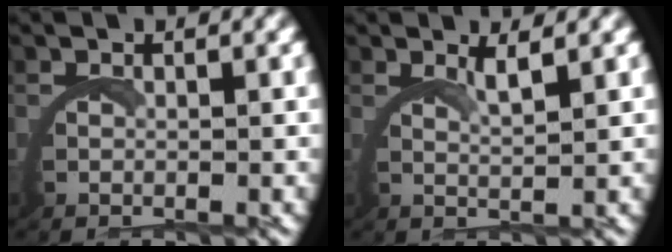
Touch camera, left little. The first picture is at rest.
{"total": 2.4, "force": [1.9, -0.8, 1.1], "torque": [-0.025, -0.004, 0.034]}